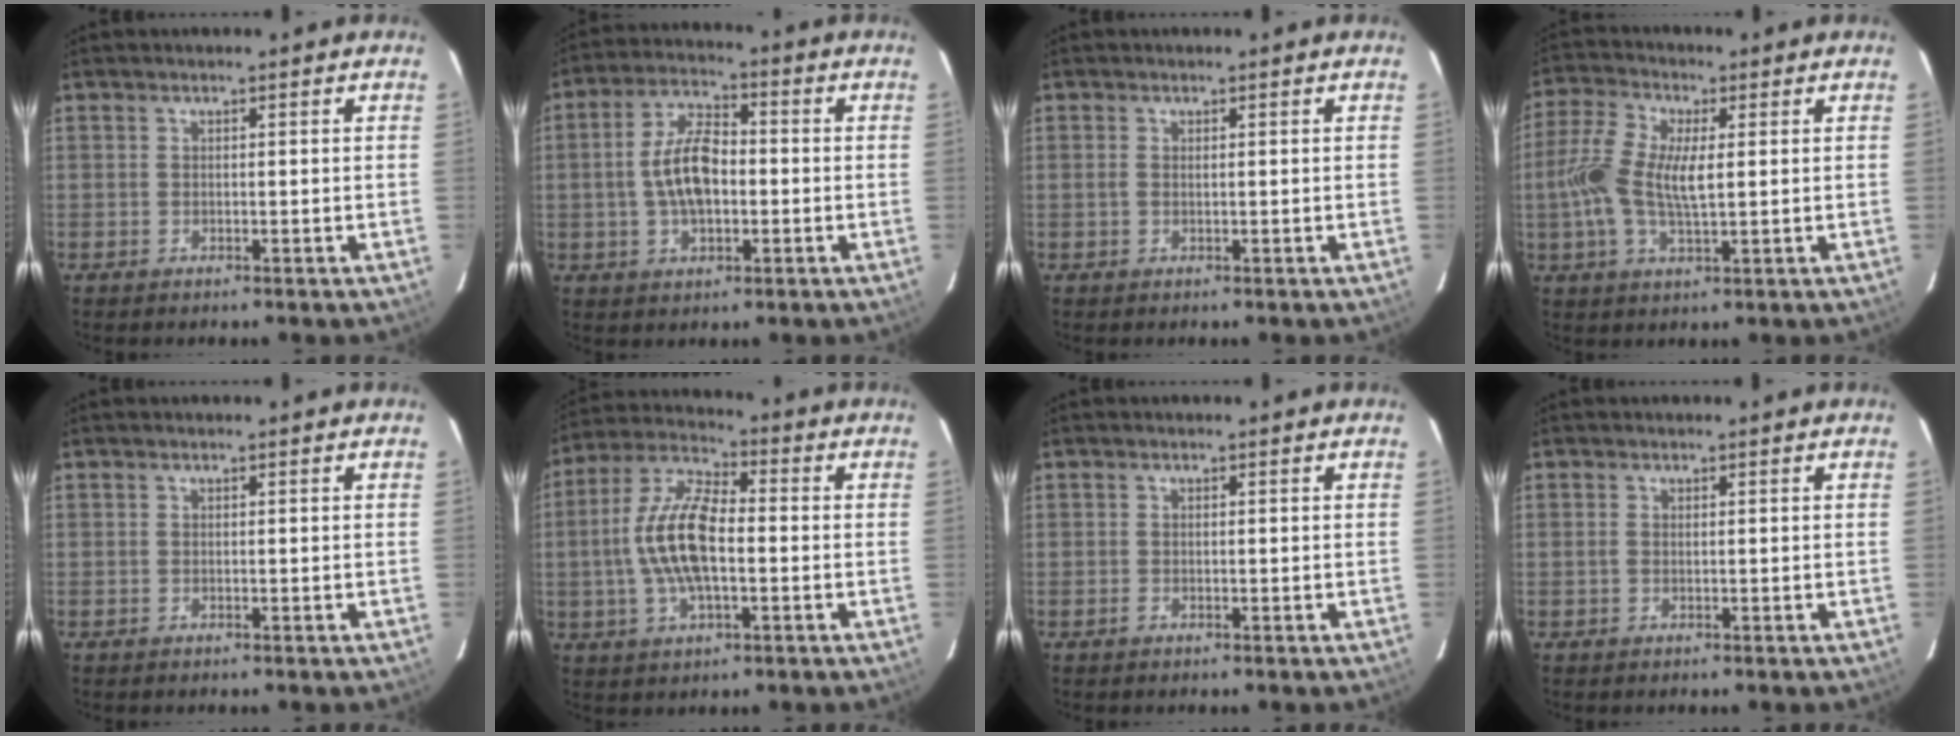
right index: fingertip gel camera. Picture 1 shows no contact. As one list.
[{"total": 9.9, "force": [-0.9, 5.2, 8.3], "torque": [-0.163, 0.014, -0.014]}, {"total": 0.7, "force": [0.1, 0.5, 0.5], "torque": [-0.013, -0.001, 0.001]}, {"total": 10.5, "force": [0.4, 4.1, 9.7], "torque": [-0.211, 0.009, 0.002]}, {"total": 0.0}, {"total": 13.4, "force": [-1.2, 5.6, 12.1], "torque": [-0.250, 0.011, -0.026]}, {"total": 0.6, "force": [-0.3, 0.4, 0.2], "torque": [-0.005, -0.001, -0.007]}, {"total": 0.6, "force": [0.1, 0.4, 0.4], "torque": [-0.009, 0.000, 0.001]}]